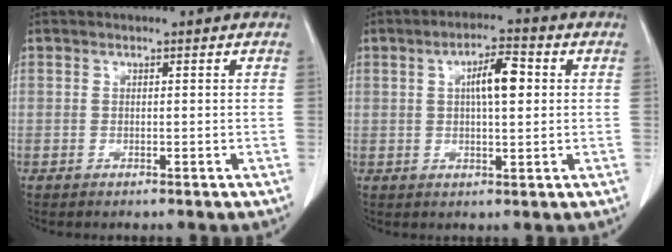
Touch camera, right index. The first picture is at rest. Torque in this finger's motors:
{"motor_torque": [0.60, 0.16, 0.17, 0.05]}